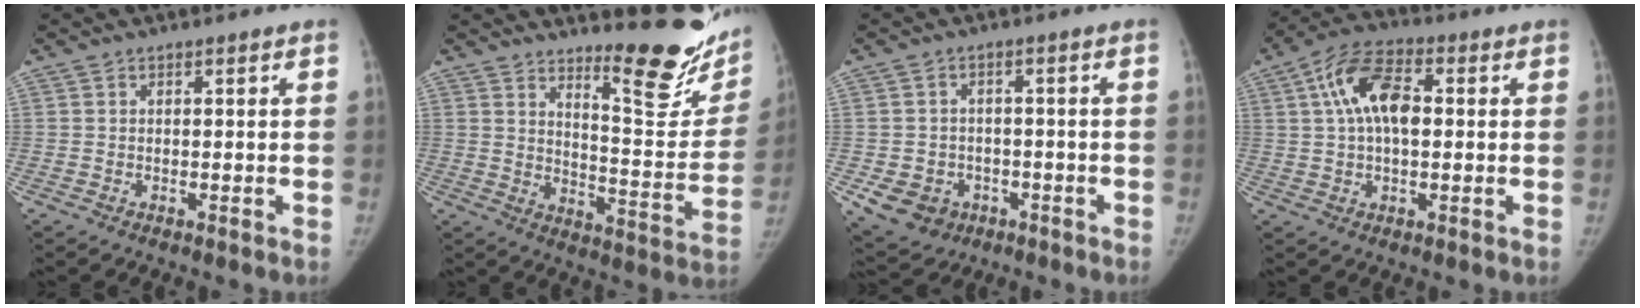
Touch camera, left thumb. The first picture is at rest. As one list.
[{"total": 18.7, "force": [13.8, 5.1, 11.6], "torque": [-0.111, -0.130, 0.191]}, {"total": 8.3, "force": [-3.3, 7.1, 3.0], "torque": [-0.046, 0.017, -0.037]}, {"total": 11.5, "force": [2.3, 6.2, 9.5], "torque": [-0.172, 0.020, 0.033]}]